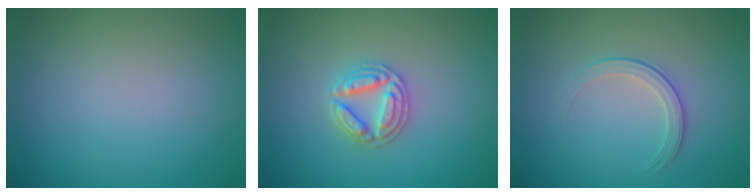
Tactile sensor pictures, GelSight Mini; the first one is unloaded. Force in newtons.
{"total": 2.9, "press": 2.9, "slide": 0.5}
{"total": 1.9, "press": 1.3, "slide": 1.5}